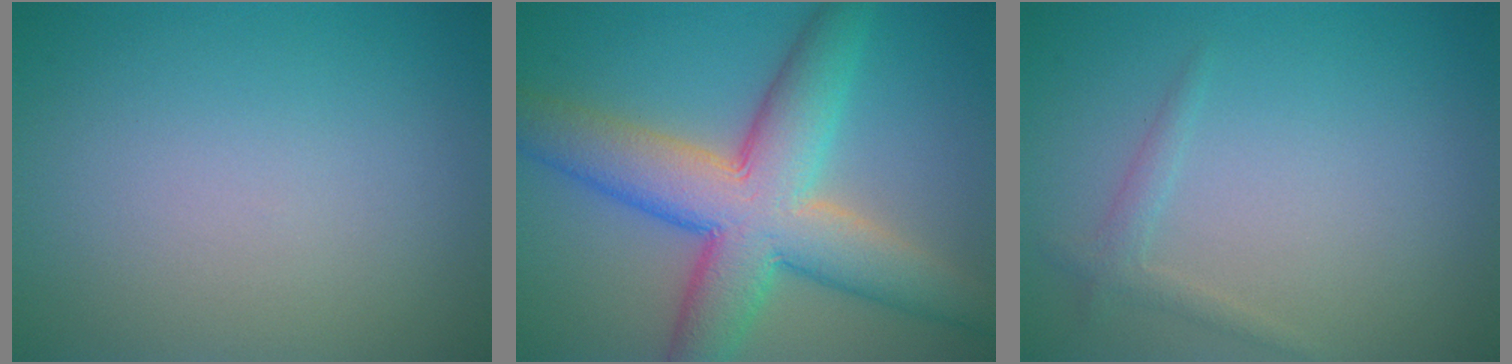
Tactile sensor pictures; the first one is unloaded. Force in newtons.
{"total": 10.2, "press": 10.2, "slide": 0.5}
{"total": 1.2, "press": 1.2, "slide": 0.1}